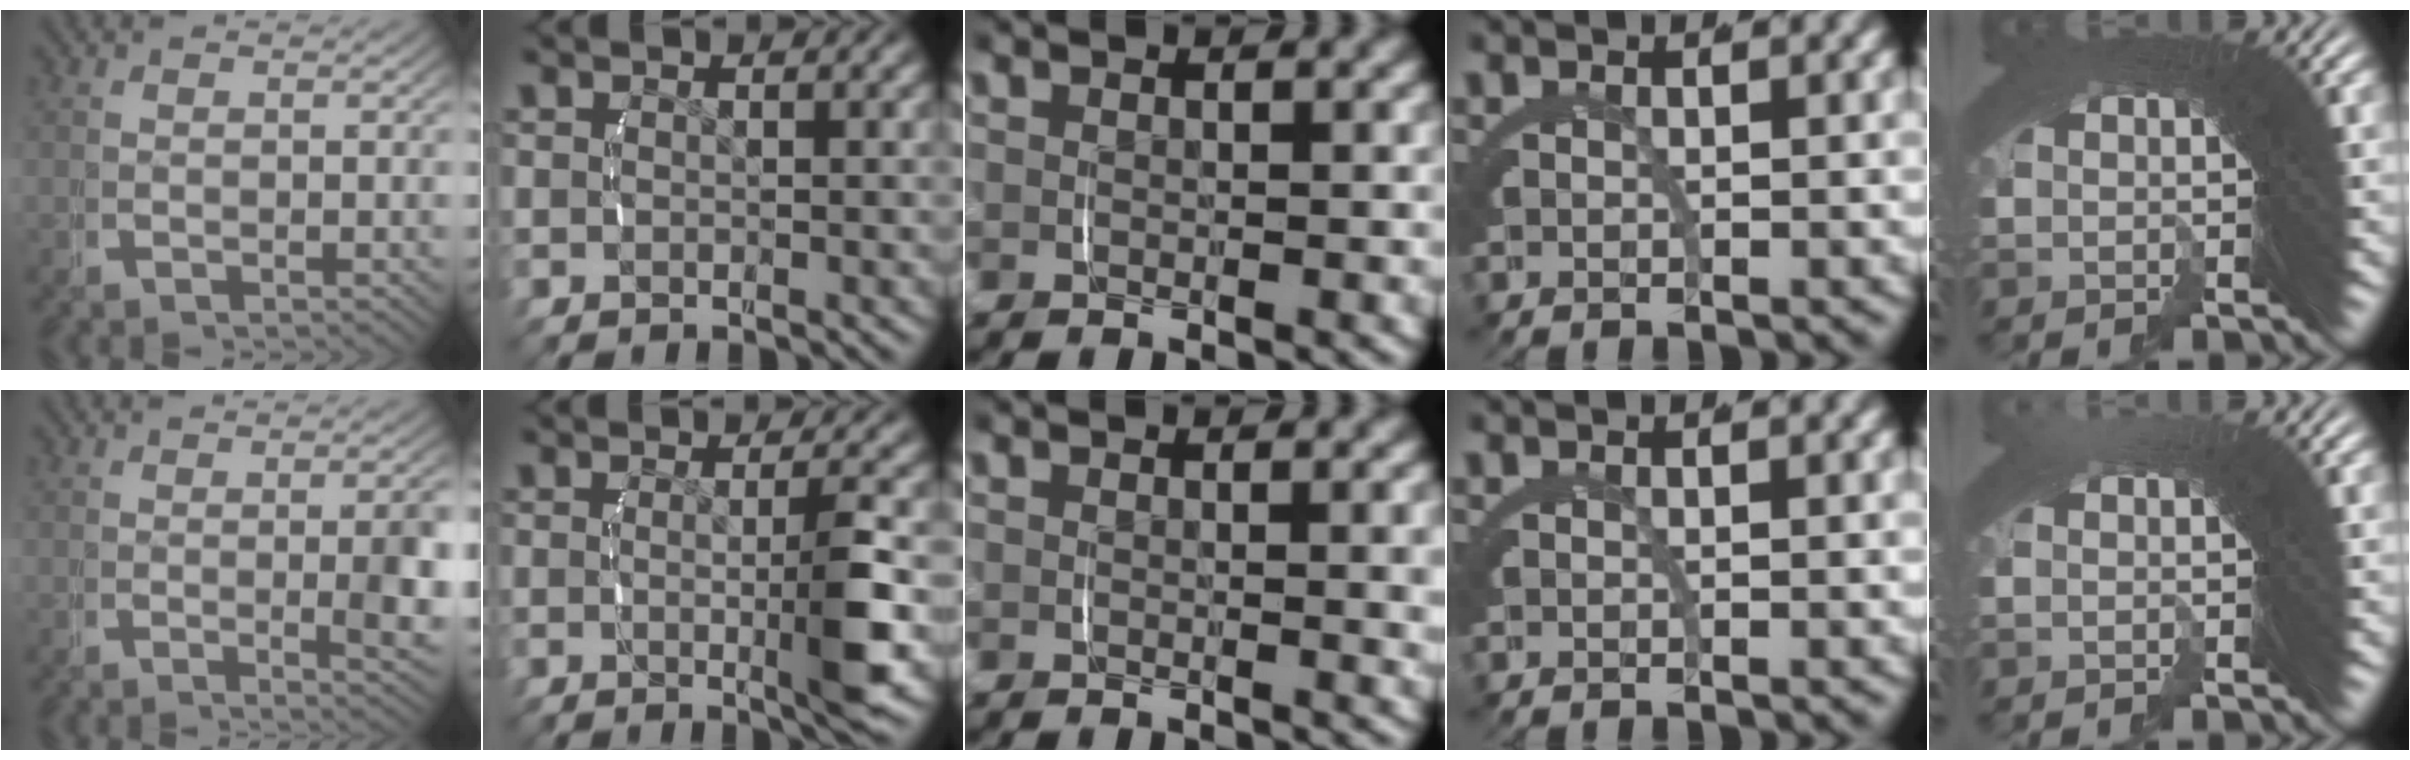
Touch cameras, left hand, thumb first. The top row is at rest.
{"thumb": {"total": 4.6, "force": [-0.2, 1.1, 4.5], "torque": [-0.063, -0.008, 0.000]}, "index": {"total": 4.5, "force": [-0.8, 0.0, 4.4], "torque": [-0.068, -0.011, -0.013]}, "middle": {"total": 1.3, "force": [0.4, -0.2, 1.2], "torque": [-0.015, -0.003, 0.007]}, "little": {"total": 0.6, "force": [-0.3, -0.5, 0.0], "torque": [0.014, 0.016, -0.012]}}